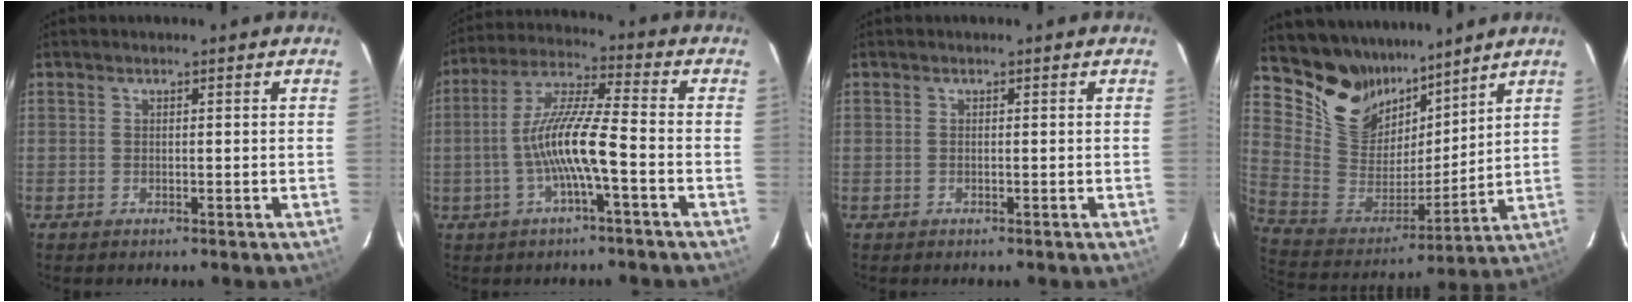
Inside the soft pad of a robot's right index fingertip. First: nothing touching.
{"total": 11.5, "force": [-3.3, 0.9, 11.0], "torque": [-0.222, 0.008, -0.065]}
{"total": 0.0}
{"total": 16.7, "force": [13.3, 8.8, 4.9], "torque": [-0.134, -0.010, 0.260]}